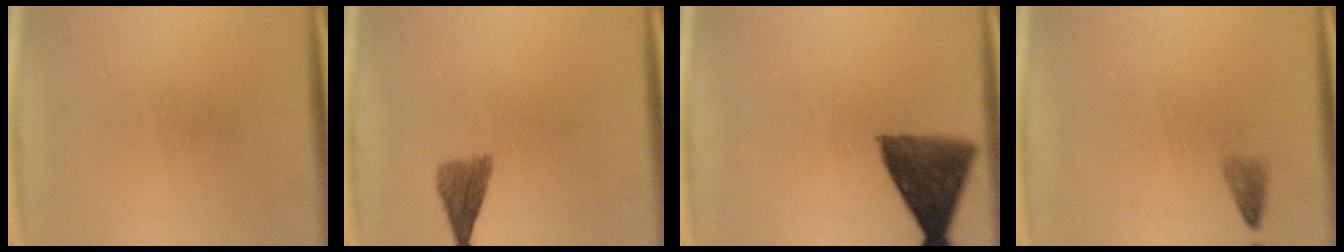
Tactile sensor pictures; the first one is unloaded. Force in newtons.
{"total": 3.4}
{"total": 9.7}
{"total": 1.2}